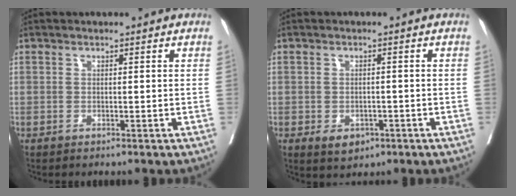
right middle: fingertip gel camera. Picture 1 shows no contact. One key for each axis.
{"total": 3.5, "fx": -1.7, "fy": 2.4, "fz": 1.8, "tx": -0.022, "ty": 0.000, "tz": -0.015}